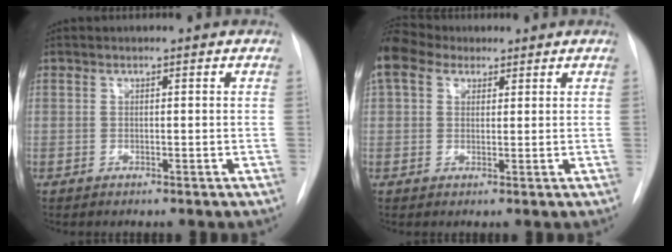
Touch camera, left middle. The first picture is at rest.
{"total": 5.7, "force": [4.2, 3.4, 1.9], "torque": [-0.050, 0.031, 0.085]}